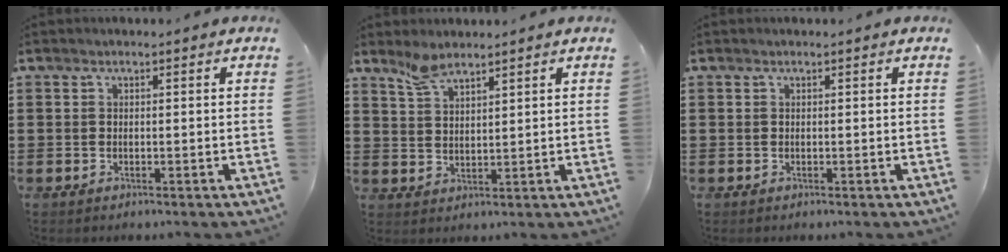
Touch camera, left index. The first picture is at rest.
{"total": 3.6, "force": [3.1, 0.9, 1.6], "torque": [-0.041, -0.001, 0.059]}
{"total": 0.0}